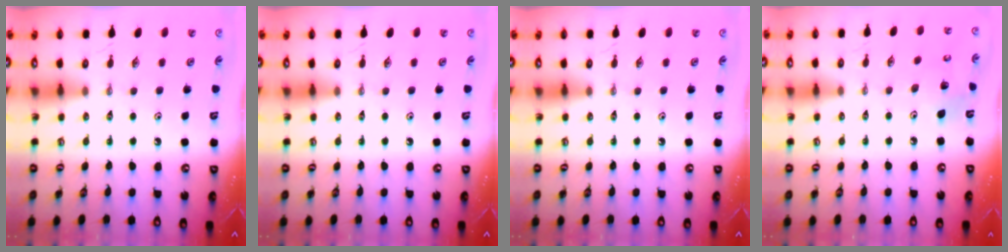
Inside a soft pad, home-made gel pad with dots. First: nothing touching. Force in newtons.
{"total": 0.0}
{"total": 0.0}
{"total": 7.5, "press": 7.3, "slide": 1.9}